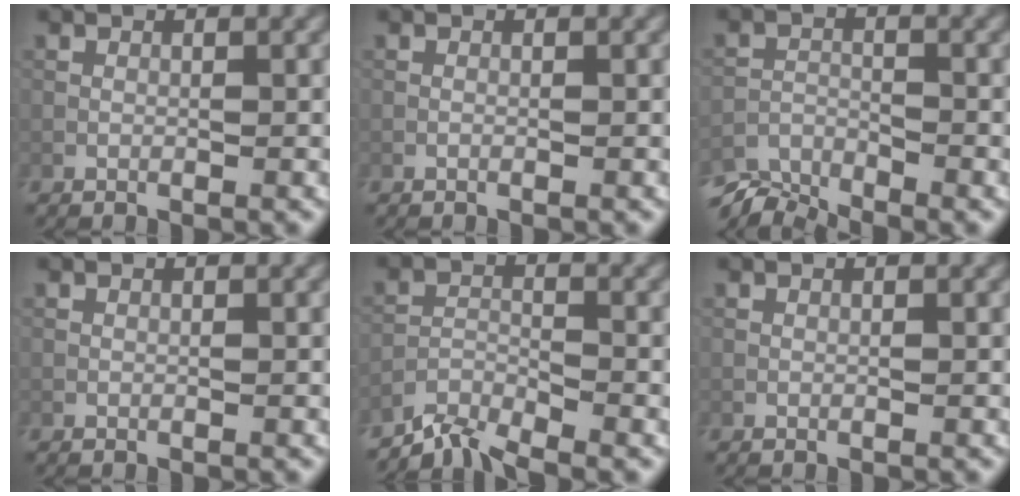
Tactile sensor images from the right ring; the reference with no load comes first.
{"total": 0.0}
{"total": 4.5, "force": [-4.3, 0.7, 1.2], "torque": [-0.026, -0.012, -0.087]}
{"total": 0.0}
{"total": 3.3, "force": [-3.1, 0.4, 1.0], "torque": [-0.018, 0.001, -0.069]}
{"total": 0.0}